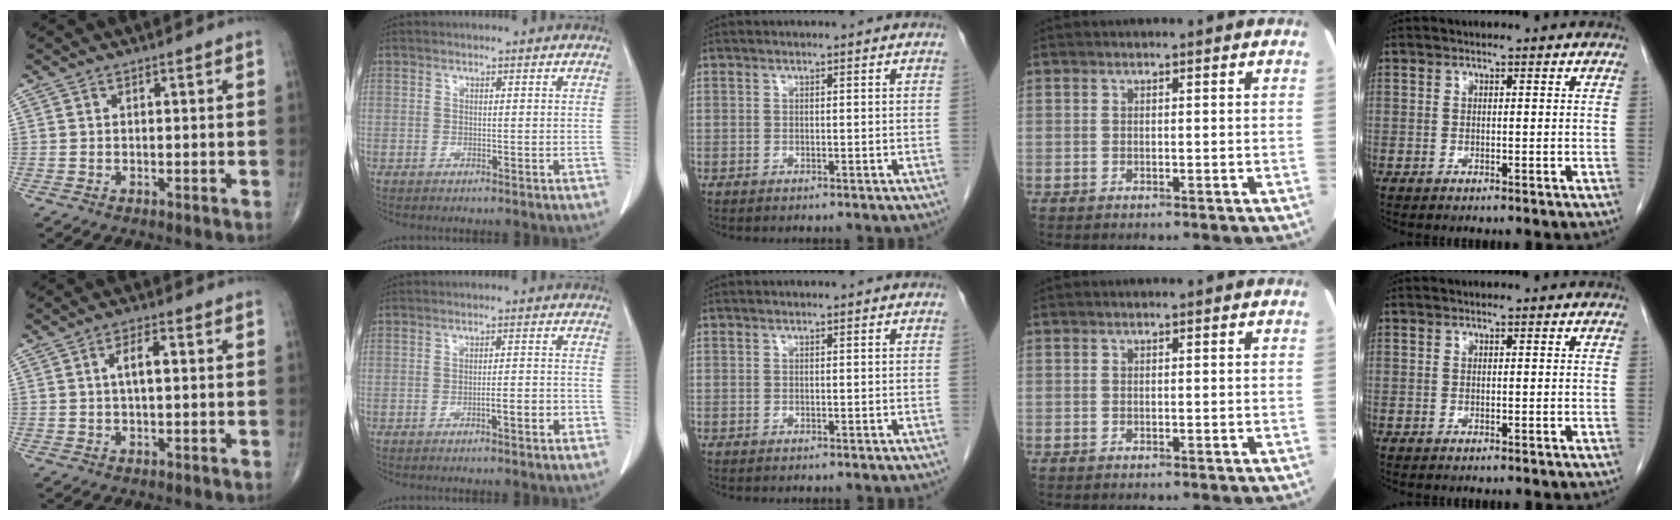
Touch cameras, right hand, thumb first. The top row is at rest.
{"thumb": {"total": 4.0, "force": [0.6, 1.5, 3.7], "torque": [-0.060, 0.003, 0.007]}, "index": {"total": 3.7, "force": [-1.7, 0.6, 3.2], "torque": [-0.042, 0.003, -0.027]}}